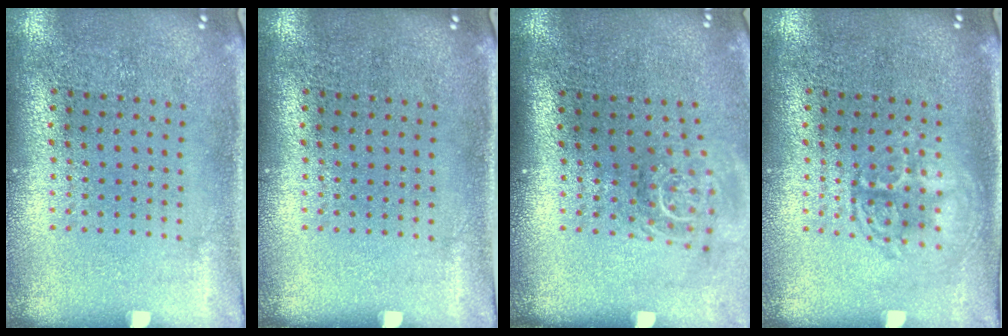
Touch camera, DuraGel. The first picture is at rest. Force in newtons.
{"total": 0.0}
{"total": 1.7, "press": 1.2, "slide": 1.2}
{"total": 1.3, "press": 1.3, "slide": 0.1}